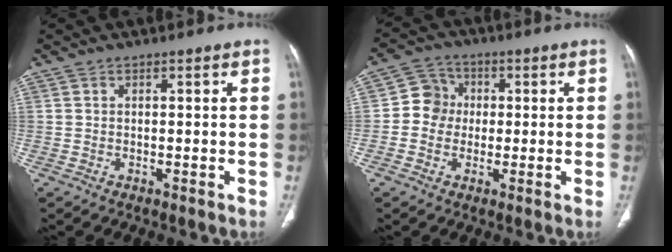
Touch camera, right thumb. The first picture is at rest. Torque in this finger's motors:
{"motor_torque": [-0.47, 0.02, 0.03, 0.43, -0.01]}